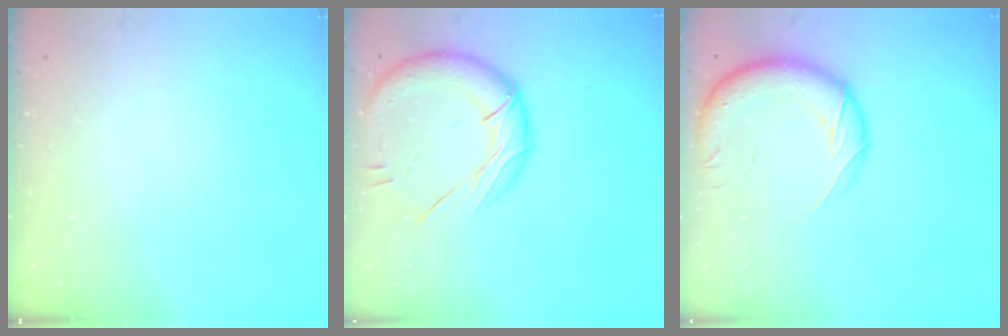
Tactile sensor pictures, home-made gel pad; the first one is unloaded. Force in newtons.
{"total": 17.1, "press": 17.0, "slide": 2.0}
{"total": 16.6, "press": 16.0, "slide": 4.1}